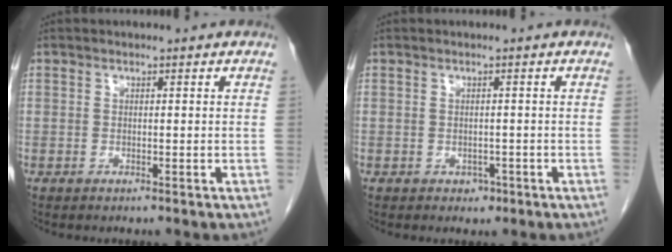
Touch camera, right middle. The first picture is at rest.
{"total": 1.3, "force": [-0.6, 1.1, 0.5], "torque": [-0.005, 0.004, -0.005]}